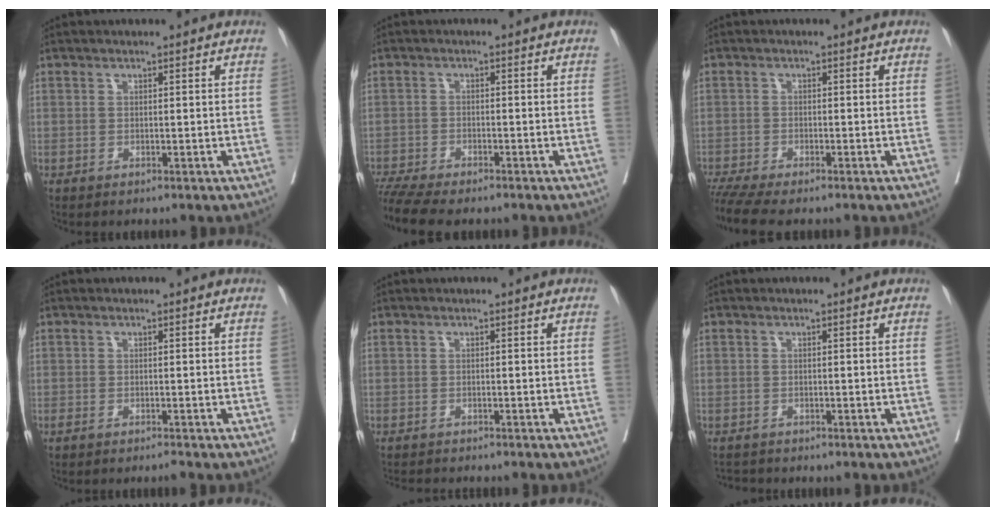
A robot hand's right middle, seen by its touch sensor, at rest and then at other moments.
{"total": 9.3, "force": [-8.2, 1.5, 4.2], "torque": [-0.070, -0.006, -0.132]}
{"total": 6.4, "force": [-5.5, 0.5, 3.2], "torque": [-0.051, -0.010, -0.094]}
{"total": 0.9, "force": [-0.7, -0.1, 0.4], "torque": [-0.014, -0.004, -0.015]}
{"total": 4.2, "force": [-4.0, 0.5, 1.3], "torque": [-0.013, -0.009, -0.060]}
{"total": 1.6, "force": [-1.6, 0.3, -0.1], "torque": [0.000, -0.007, -0.028]}